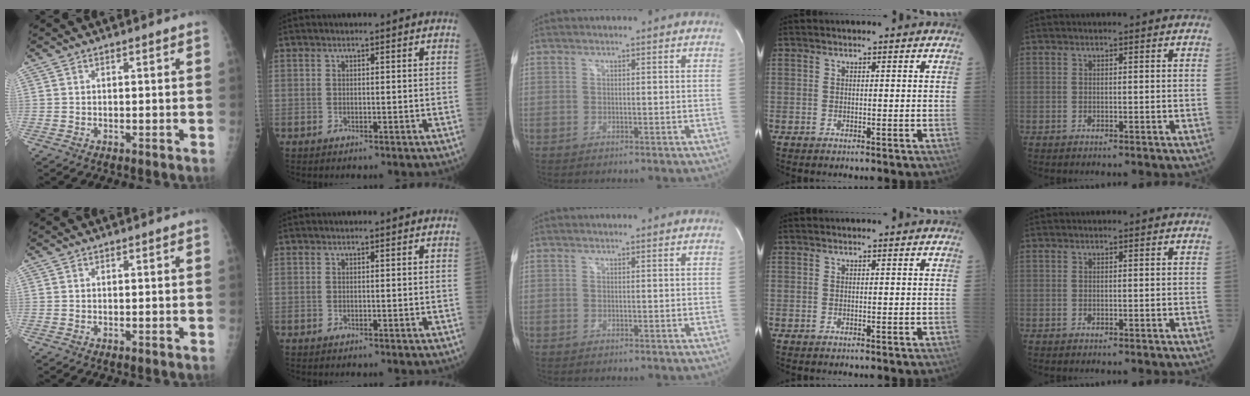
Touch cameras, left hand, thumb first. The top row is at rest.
{}